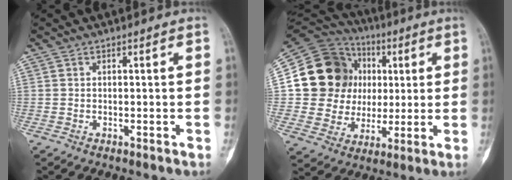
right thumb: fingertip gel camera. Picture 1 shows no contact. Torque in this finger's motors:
{"motor_torque": [1.18, 3.20, 0.80, -0.59, 0.10]}